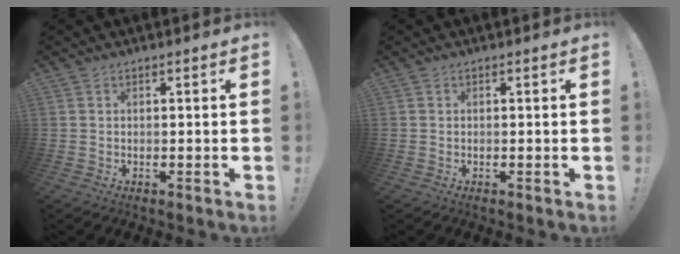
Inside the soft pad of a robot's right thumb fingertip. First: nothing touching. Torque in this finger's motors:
{"motor_torque": [-0.03, 0.14, -0.11, 0.23, 0.08]}